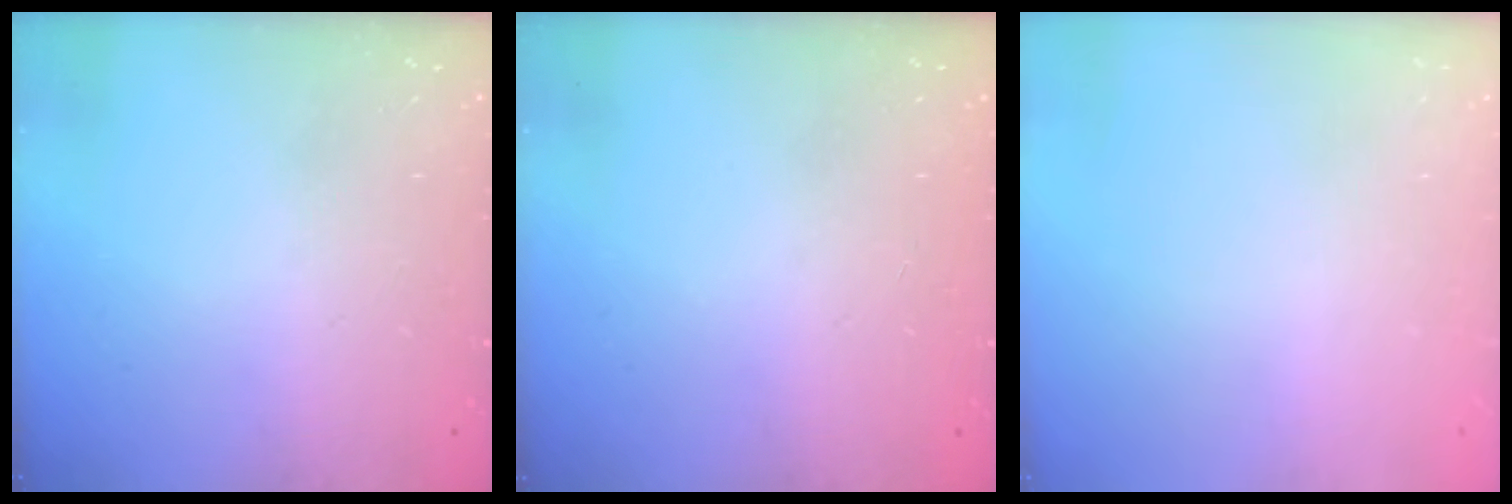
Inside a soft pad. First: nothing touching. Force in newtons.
{"total": 0.0}
{"total": 0.0}